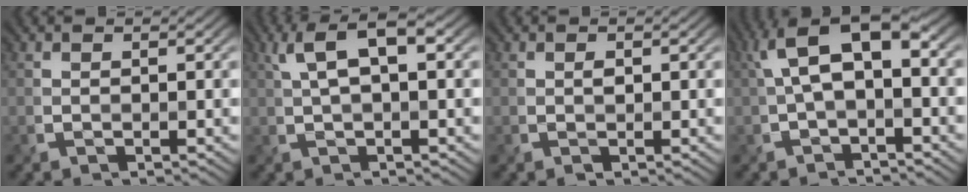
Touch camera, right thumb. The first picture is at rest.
{"total": 6.1, "force": [1.9, 2.2, 5.3], "torque": [-0.109, 0.015, 0.032]}
{"total": 0.7, "force": [0.1, 0.4, 0.5], "torque": [-0.010, -0.002, 0.004]}
{"total": 8.2, "force": [1.2, 3.9, 7.2], "torque": [-0.141, 0.016, 0.016]}